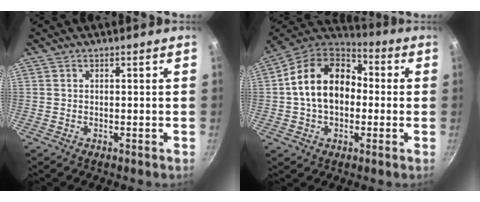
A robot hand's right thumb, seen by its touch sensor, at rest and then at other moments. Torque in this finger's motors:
{"motor_torque": [-0.65, 1.43, 1.53, 0.24, 0.46]}